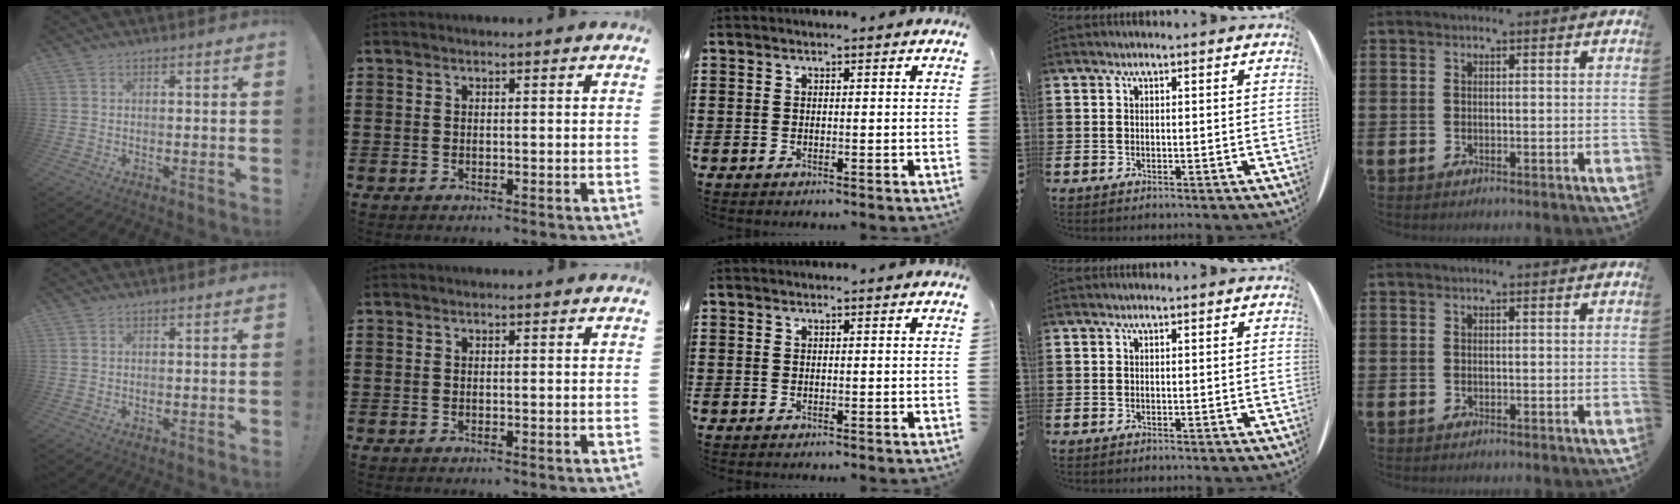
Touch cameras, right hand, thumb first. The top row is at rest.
{}